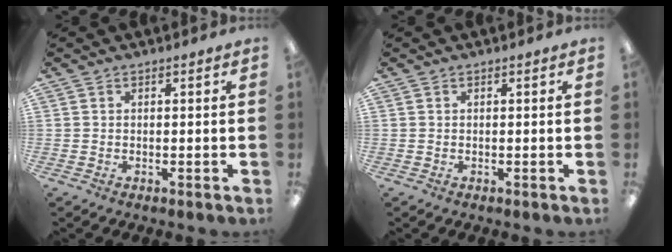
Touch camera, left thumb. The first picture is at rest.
{"total": 0.0}